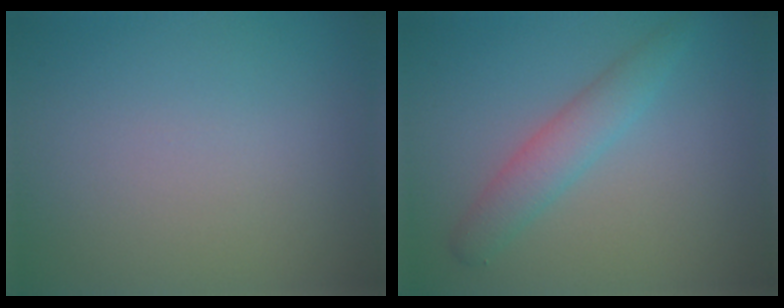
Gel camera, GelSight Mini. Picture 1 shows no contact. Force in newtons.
{"total": 2.8, "press": 2.8, "slide": 0.1}